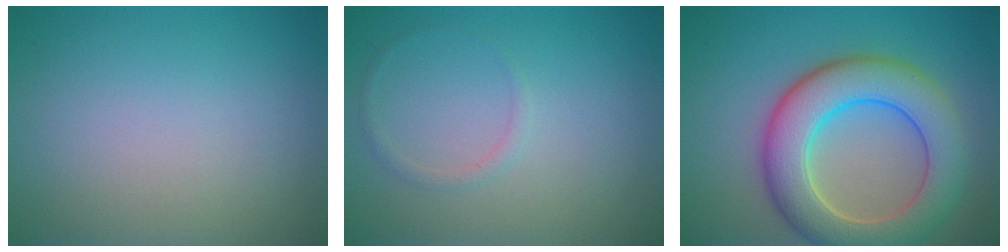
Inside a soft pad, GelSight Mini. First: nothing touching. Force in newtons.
{"total": 0.8, "press": 0.8, "slide": 0.0}
{"total": 8.5, "press": 8.5, "slide": 0.5}